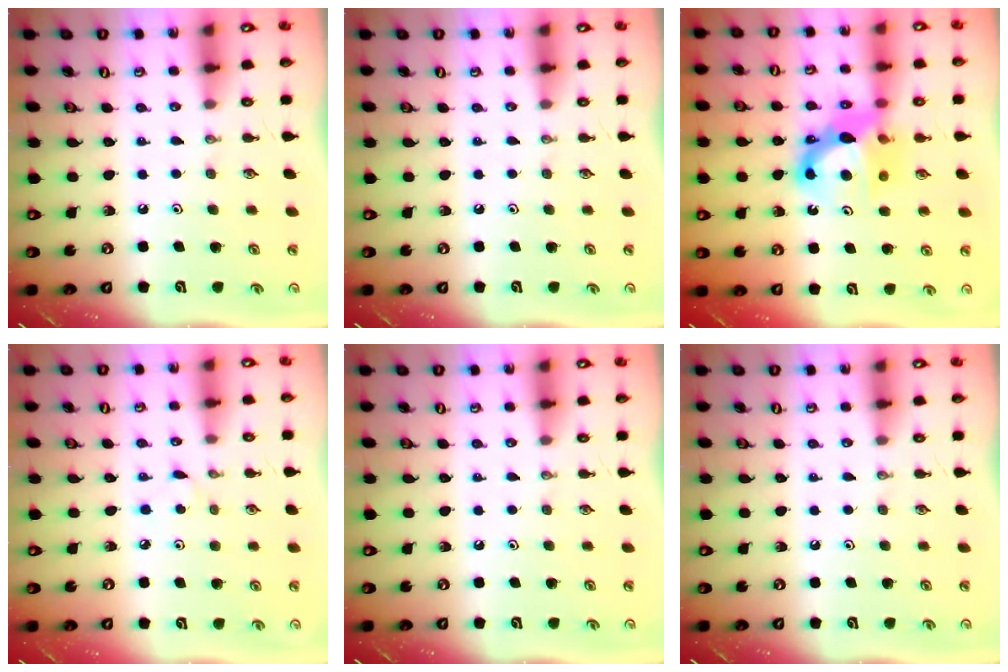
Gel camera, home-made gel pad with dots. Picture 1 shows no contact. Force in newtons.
{"total": 0.0}
{"total": 11.7, "press": 11.6, "slide": 1.3}
{"total": 2.3, "press": 2.3, "slide": 0.3}
{"total": 0.0}
{"total": 0.0}